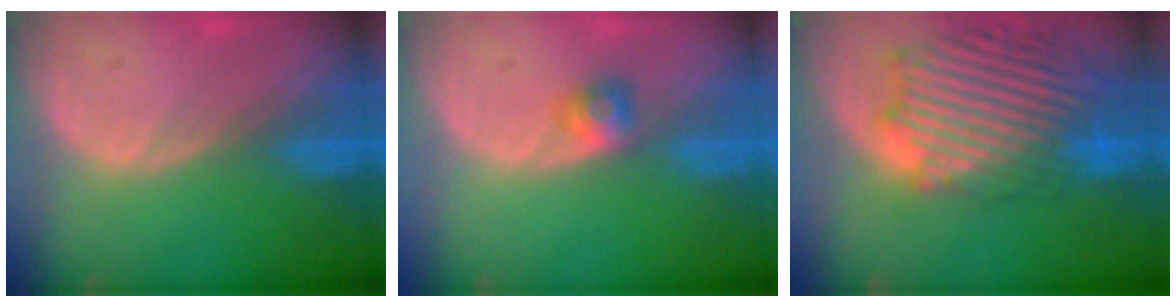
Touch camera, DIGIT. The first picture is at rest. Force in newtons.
{"total": 2.6, "press": 2.3, "slide": 1.1}
{"total": 14.1, "press": 12.0, "slide": 7.3}